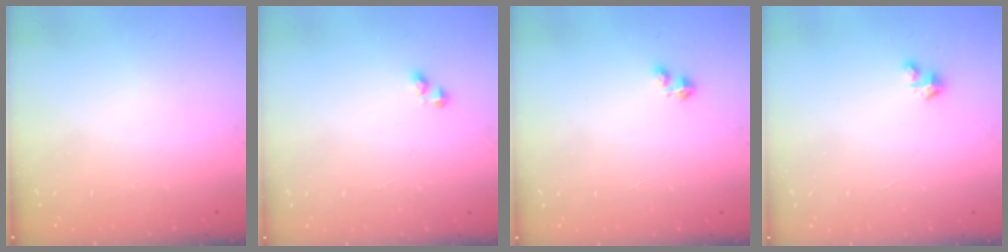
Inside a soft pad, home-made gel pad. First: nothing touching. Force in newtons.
{"total": 2.2, "press": 2.2, "slide": 0.3}
{"total": 2.4, "press": 2.4, "slide": 0.3}
{"total": 2.7, "press": 2.7, "slide": 0.2}